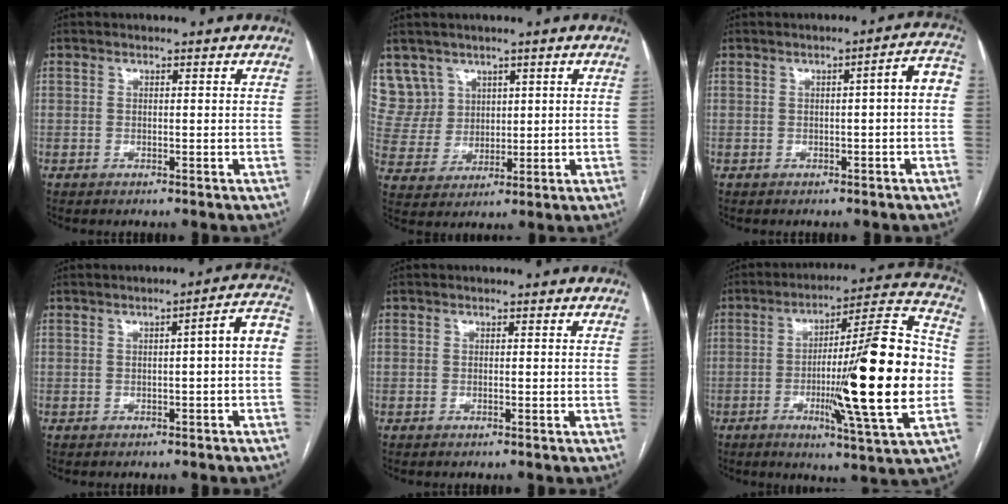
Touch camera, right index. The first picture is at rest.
{"total": 7.2, "force": [4.6, 5.5, -0.2], "torque": [0.003, 0.017, 0.106]}
{"total": 4.3, "force": [-0.3, 0.4, 4.3], "torque": [-0.046, 0.015, -0.007]}
{"total": 5.0, "force": [-0.6, 0.3, 5.0], "torque": [-0.056, 0.019, -0.009]}
{"total": 0.0}
{"total": 22.3, "force": [-3.1, 0.3, 22.1], "torque": [-0.313, 0.001, -0.054]}